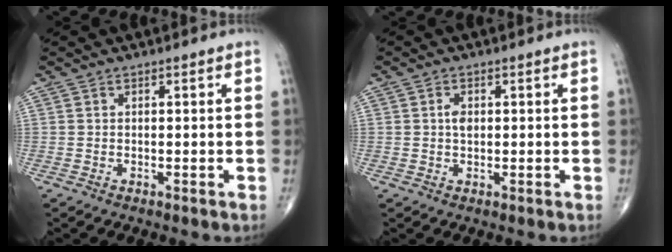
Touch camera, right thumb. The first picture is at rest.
{"total": 1.9, "force": [0.3, 1.2, 1.5], "torque": [-0.023, 0.001, 0.004]}